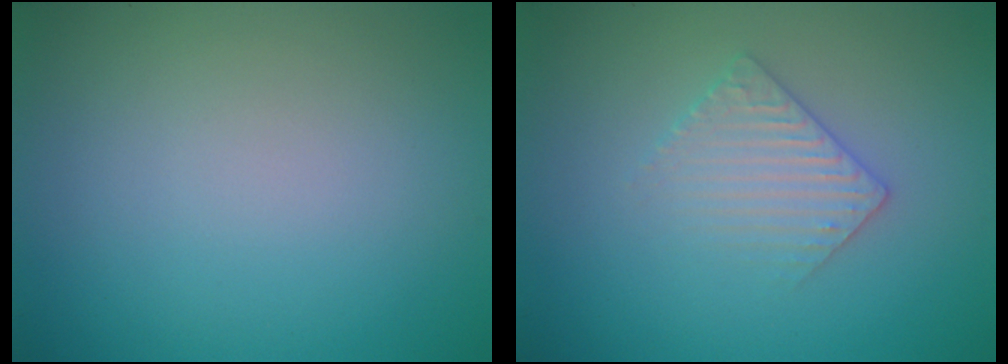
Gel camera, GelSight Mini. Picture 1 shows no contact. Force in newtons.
{"total": 2.5, "press": 2.4, "slide": 0.5}